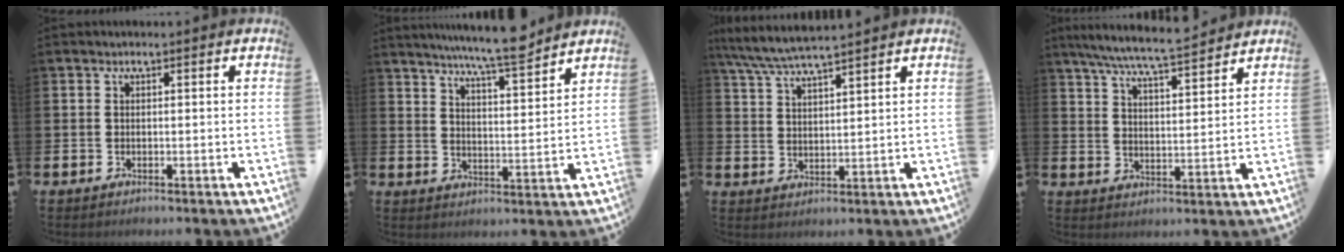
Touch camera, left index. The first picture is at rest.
{"total": 8.0, "force": [7.4, 0.1, 2.9], "torque": [-0.066, -0.042, 0.130]}
{"total": 6.0, "force": [5.6, 0.2, 2.0], "torque": [-0.058, -0.023, 0.101]}
{"total": 7.5, "force": [7.1, 0.2, 2.4], "torque": [-0.076, -0.040, 0.128]}